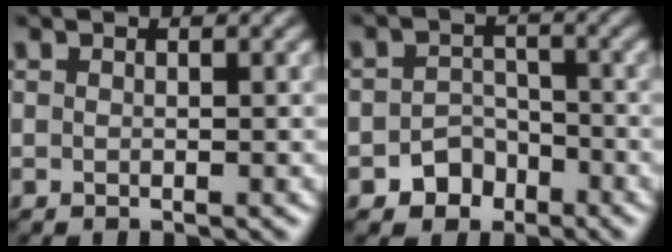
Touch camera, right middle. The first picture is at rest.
{"total": 3.0, "force": [-1.8, 2.3, 0.8], "torque": [-0.002, 0.003, -0.032]}